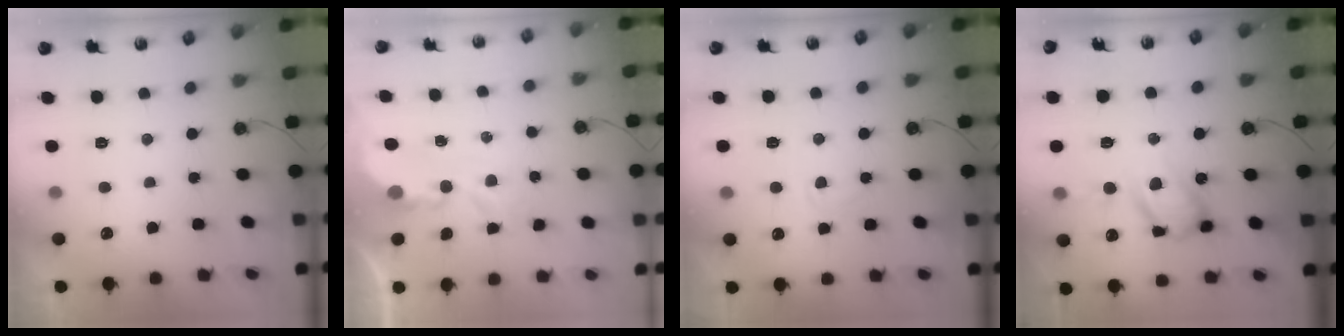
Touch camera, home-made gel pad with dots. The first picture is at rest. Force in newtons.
{"total": 4.0, "press": 4.0, "slide": 0.1}
{"total": 1.5, "press": 1.4, "slide": 0.3}
{"total": 15.6, "press": 15.5, "slide": 1.4}